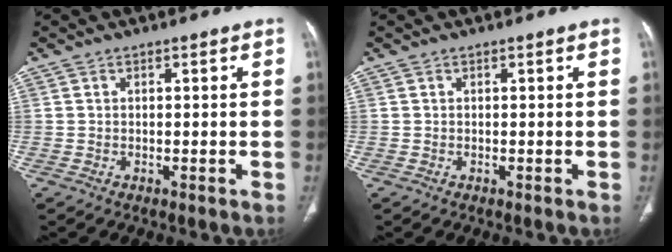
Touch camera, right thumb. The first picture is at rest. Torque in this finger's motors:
{"motor_torque": [-0.04, 0.03, -0.01, 0.02, 0.00]}